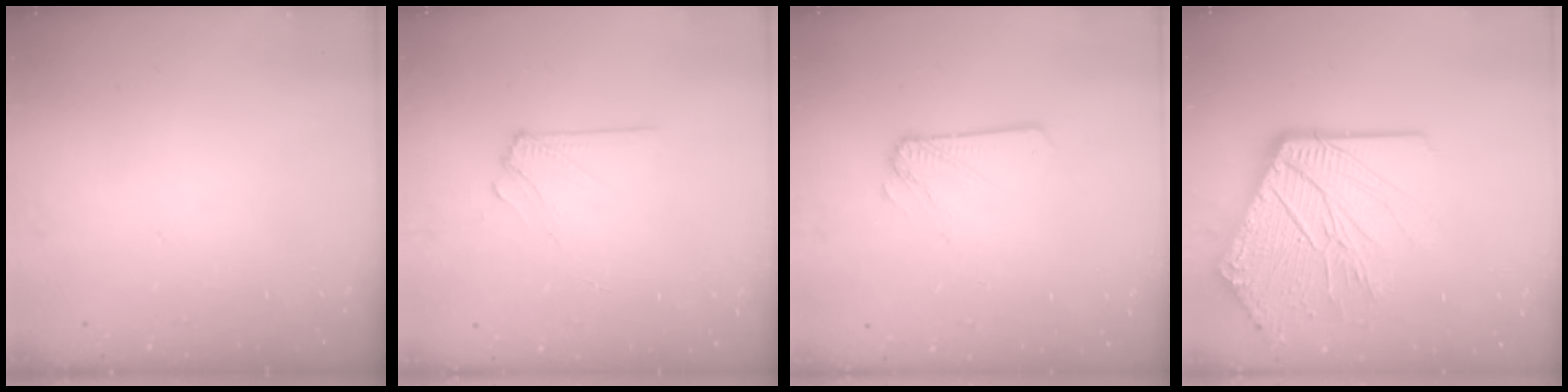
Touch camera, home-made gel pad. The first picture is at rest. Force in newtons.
{"total": 5.9, "press": 5.8, "slide": 0.9}
{"total": 1.2, "press": 1.2, "slide": 0.1}
{"total": 23.5, "press": 23.2, "slide": 3.9}